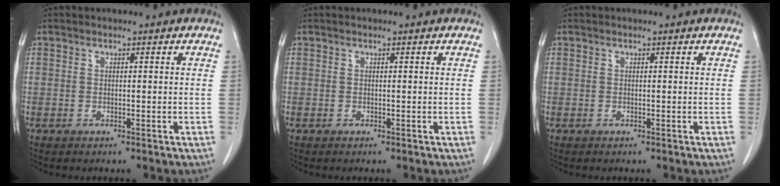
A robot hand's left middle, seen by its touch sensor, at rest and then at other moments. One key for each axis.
{"total": 0.0}
{"total": 0.0}